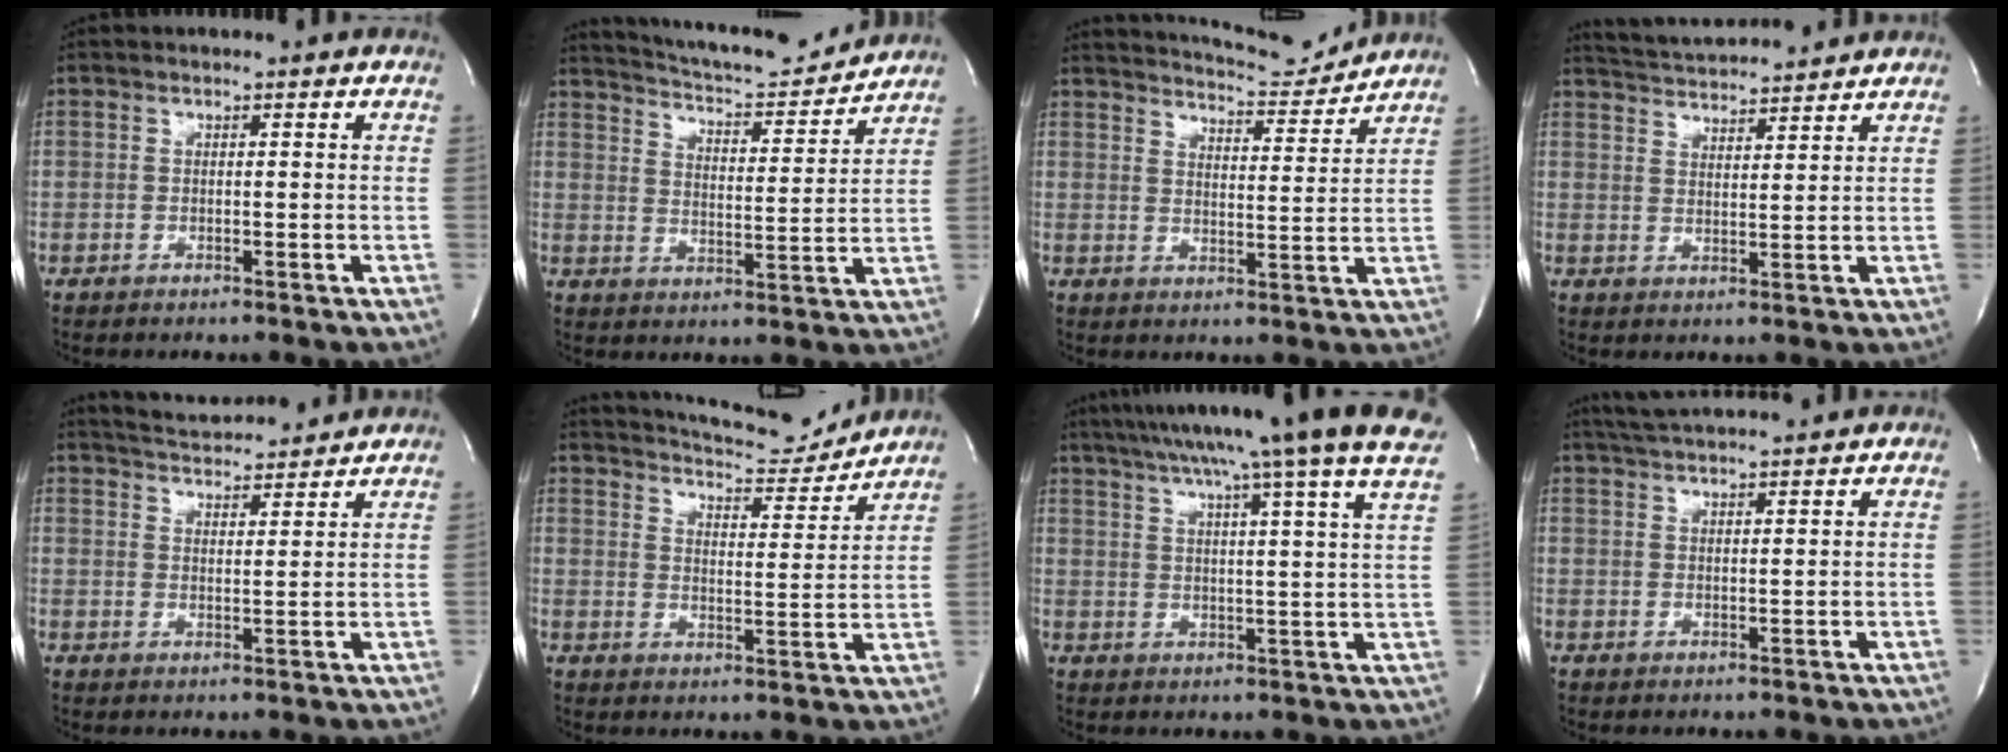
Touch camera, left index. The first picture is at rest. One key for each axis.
{"total": 13.7, "fx": 13.1, "fy": 1.2, "fz": 3.8, "tx": -0.064, "ty": -0.011, "tz": 0.190}
{"total": 9.7, "fx": 9.5, "fy": 0.3, "fz": 1.8, "tx": -0.035, "ty": -0.009, "tz": 0.134}
{"total": 10.6, "fx": 10.1, "fy": 0.9, "fz": 2.9, "tx": -0.060, "ty": 0.020, "tz": 0.157}
{"total": 9.9, "fx": 9.4, "fy": 1.2, "fz": 2.8, "tx": -0.052, "ty": 0.015, "tz": 0.142}
{"total": 12.0, "fx": 11.6, "fy": 1.2, "fz": 3.0, "tx": -0.052, "ty": -0.009, "tz": 0.162}
{"total": 21.2, "fx": 17.4, "fy": -2.1, "fz": 11.9, "tx": -0.205, "ty": -0.011, "tz": 0.228}
{"total": 8.1, "fx": 7.4, "fy": -0.2, "fz": 3.1, "tx": -0.060, "ty": 0.030, "tz": 0.116}